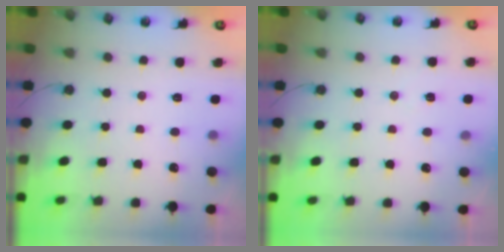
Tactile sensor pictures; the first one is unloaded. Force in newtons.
{"total": 6.0, "press": 4.5, "slide": 4.1}